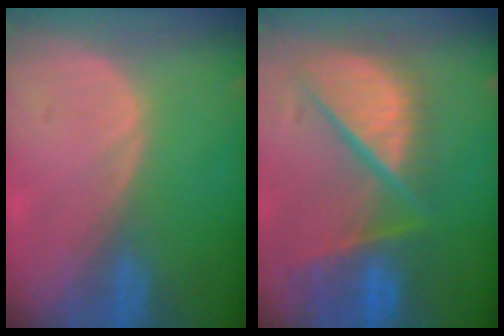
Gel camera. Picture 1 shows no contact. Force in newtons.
{"total": 12.1, "press": 9.9, "slide": 6.9}